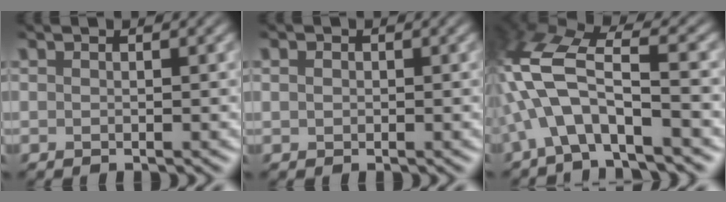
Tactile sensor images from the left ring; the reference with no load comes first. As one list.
[{"total": 0.6, "force": [0.0, 0.5, 0.3], "torque": [-0.005, 0.001, -0.004]}, {"total": 9.4, "force": [-2.9, 3.4, 8.2], "torque": [-0.174, 0.023, -0.069]}]